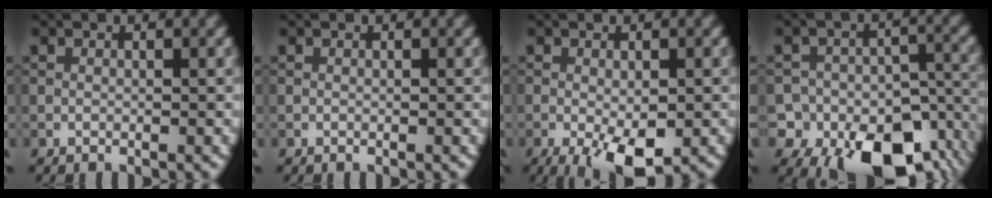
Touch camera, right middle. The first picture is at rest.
{"total": 0.0}
{"total": 4.9, "force": [-1.9, 1.9, 4.1], "torque": [-0.069, -0.012, -0.028]}
{"total": 14.5, "force": [-8.3, 9.5, 7.1], "torque": [-0.100, -0.028, -0.103]}